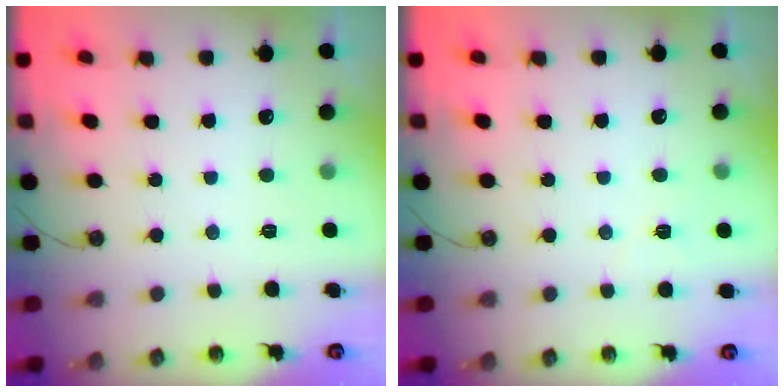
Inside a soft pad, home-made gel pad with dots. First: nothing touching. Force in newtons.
{"total": 2.9, "press": 2.1, "slide": 2.0}